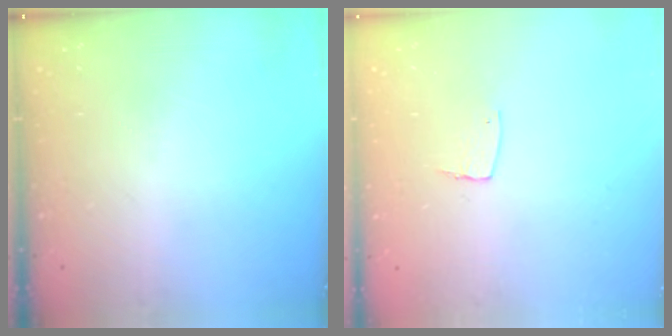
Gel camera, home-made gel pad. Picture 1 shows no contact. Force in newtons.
{"total": 4.7, "press": 4.7, "slide": 0.4}